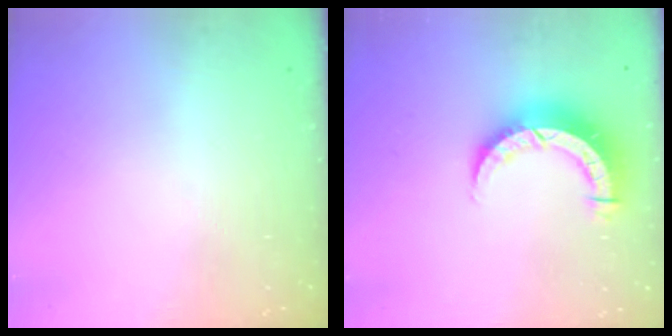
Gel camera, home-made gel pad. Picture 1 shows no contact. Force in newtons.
{"total": 8.3, "press": 8.2, "slide": 1.1}